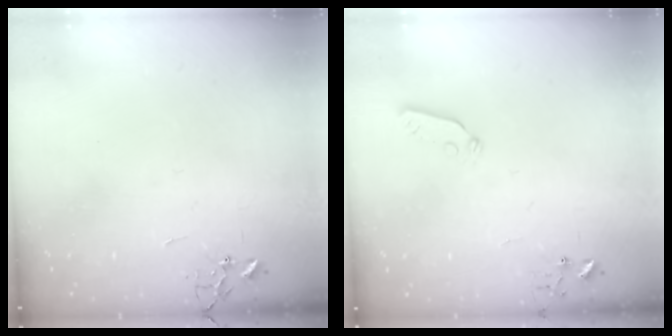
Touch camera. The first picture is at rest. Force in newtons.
{"total": 3.6, "press": 3.6, "slide": 0.6}